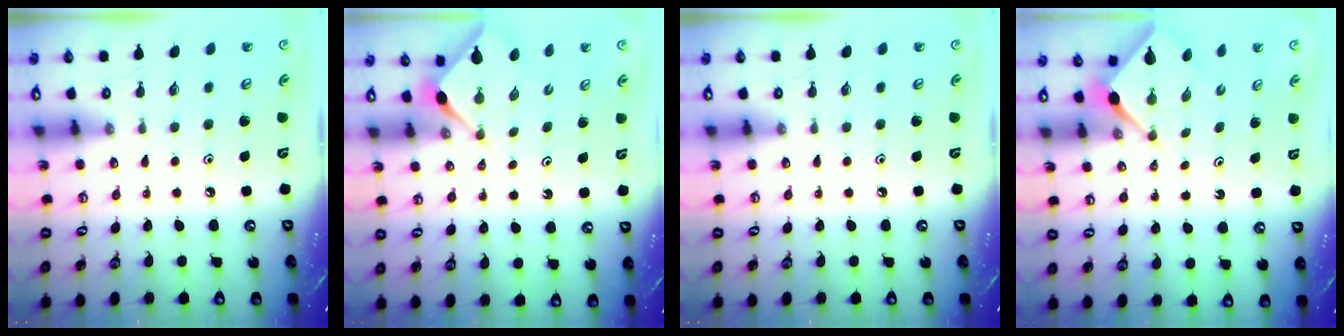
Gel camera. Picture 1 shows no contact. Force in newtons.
{"total": 2.8, "press": 2.8, "slide": 0.4}
{"total": 0.0}
{"total": 2.6, "press": 2.6, "slide": 0.2}